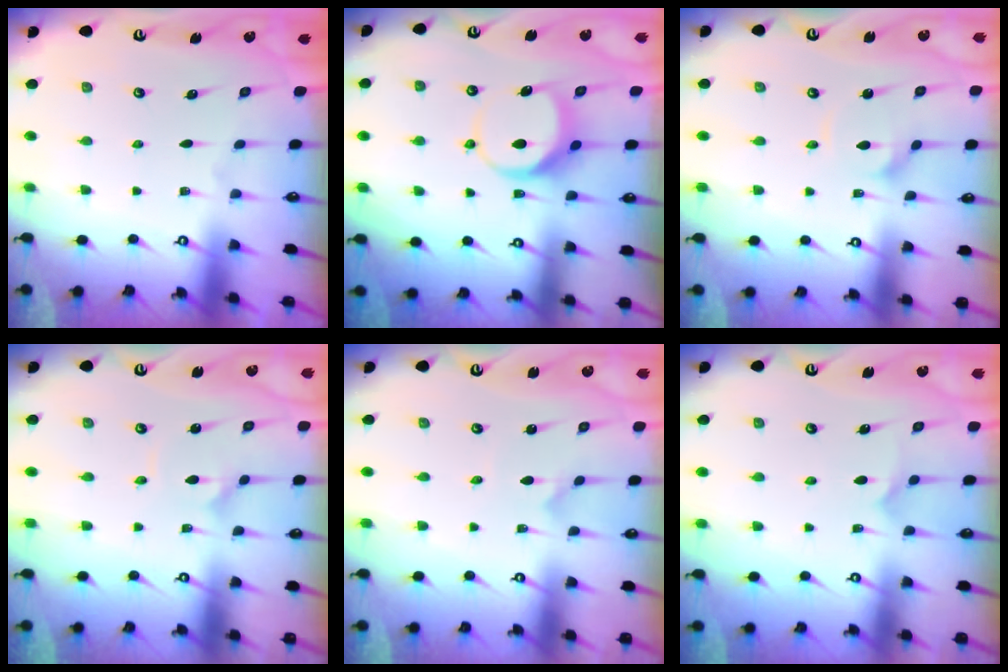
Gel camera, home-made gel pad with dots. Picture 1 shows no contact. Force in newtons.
{"total": 8.5, "press": 8.4, "slide": 0.9}
{"total": 2.3, "press": 2.3, "slide": 0.3}
{"total": 2.1, "press": 2.1, "slide": 0.1}
{"total": 1.6, "press": 1.6, "slide": 0.1}
{"total": 4.5, "press": 4.5, "slide": 0.2}